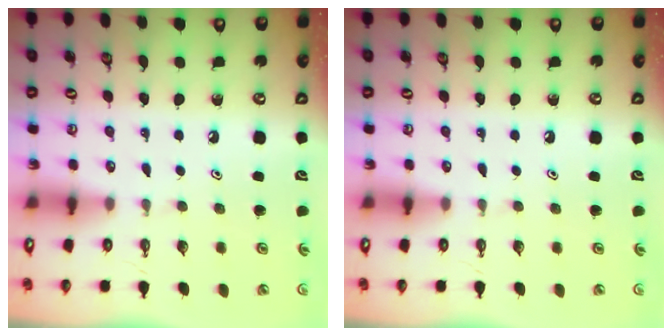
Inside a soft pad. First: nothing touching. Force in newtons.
{"total": 0.0}